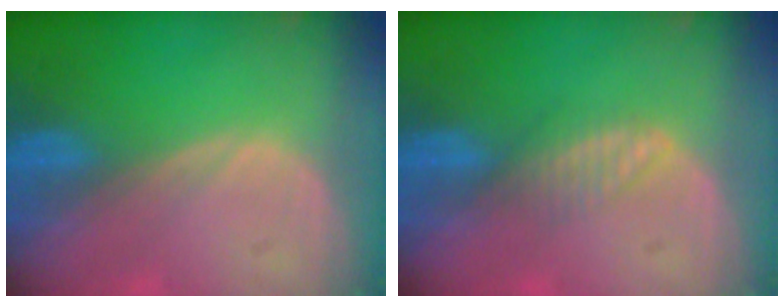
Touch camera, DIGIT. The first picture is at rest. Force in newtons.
{"total": 2.7, "press": 2.7, "slide": 0.2}